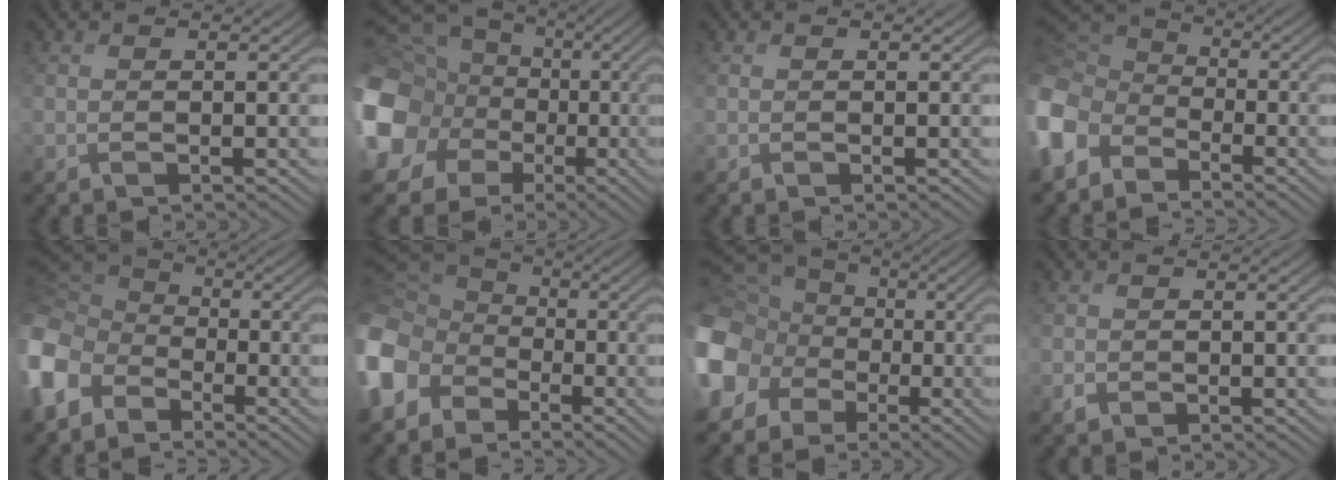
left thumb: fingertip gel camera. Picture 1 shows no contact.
{"total": 20.1, "force": [-1.1, 17.8, 9.3], "torque": [-0.259, -0.013, -0.049]}
{"total": 0.0}
{"total": 11.2, "force": [-4.8, 8.2, 6.1], "torque": [-0.196, -0.027, -0.108]}
{"total": 11.6, "force": [-4.9, 8.4, 6.5], "torque": [-0.210, -0.028, -0.109]}
{"total": 14.4, "force": [-5.2, 11.0, 7.7], "torque": [-0.247, -0.038, -0.113]}
{"total": 15.7, "force": [-2.6, 13.7, 7.3], "torque": [-0.224, -0.024, -0.073]}
{"total": 1.0, "force": [-0.4, 0.8, 0.4], "torque": [-0.007, -0.004, -0.011]}